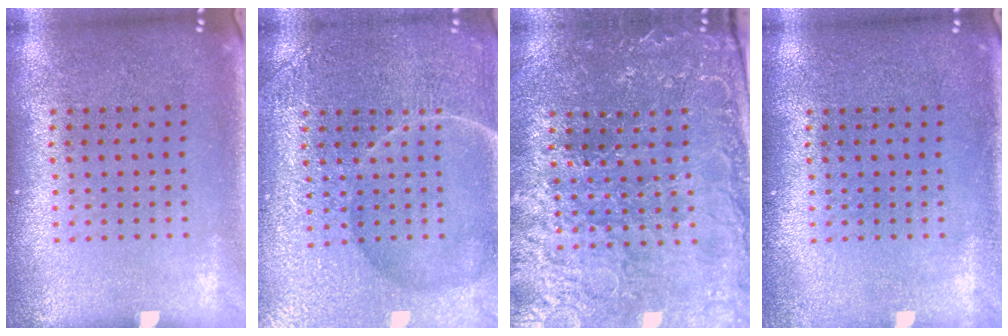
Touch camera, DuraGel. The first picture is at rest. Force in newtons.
{"total": 4.4, "press": 4.4, "slide": 0.4}
{"total": 3.2, "press": 3.2, "slide": 0.4}
{"total": 1.0, "press": 1.0, "slide": 0.3}